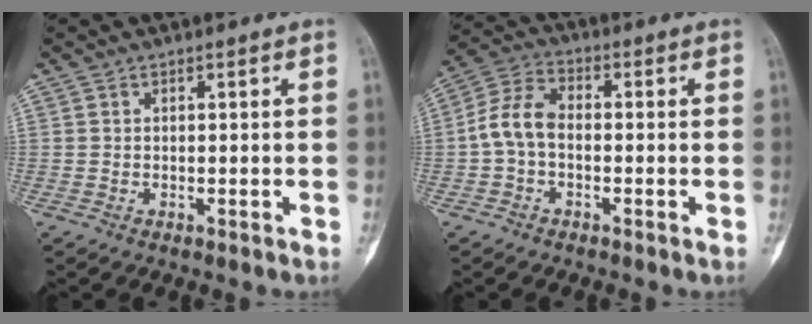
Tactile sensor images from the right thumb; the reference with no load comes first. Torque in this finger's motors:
{"motor_torque": [0.45, 0.46, 0.31, -0.29, 0.08]}